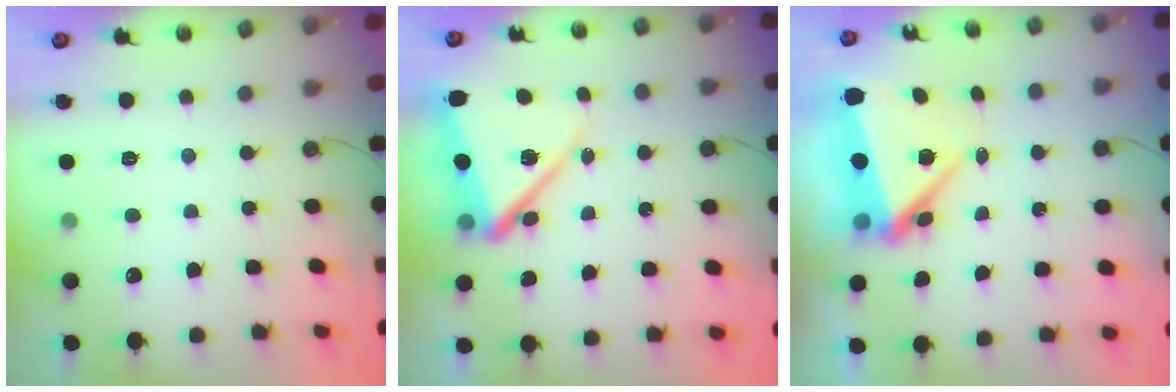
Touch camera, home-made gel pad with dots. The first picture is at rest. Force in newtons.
{"total": 12.9, "press": 12.8, "slide": 1.8}
{"total": 10.3, "press": 9.3, "slide": 4.3}